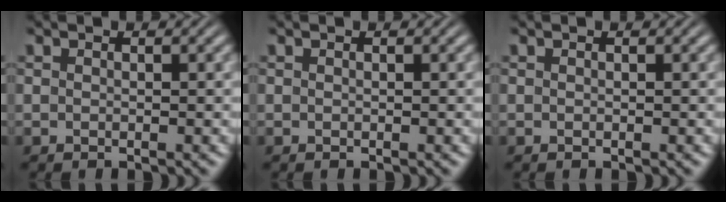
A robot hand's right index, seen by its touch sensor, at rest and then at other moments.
{"total": 0.0}
{"total": 0.0}